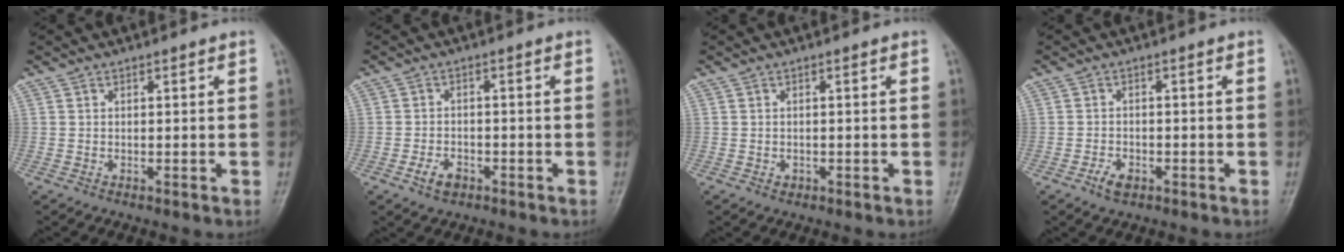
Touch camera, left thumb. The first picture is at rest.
{"total": 3.5, "force": [-1.9, 2.3, 2.0], "torque": [-0.031, 0.011, -0.031]}
{"total": 0.9, "force": [-0.3, 0.8, 0.3], "torque": [-0.001, 0.002, -0.003]}
{"total": 2.8, "force": [-1.5, 1.8, 1.6], "torque": [-0.024, 0.006, -0.024]}